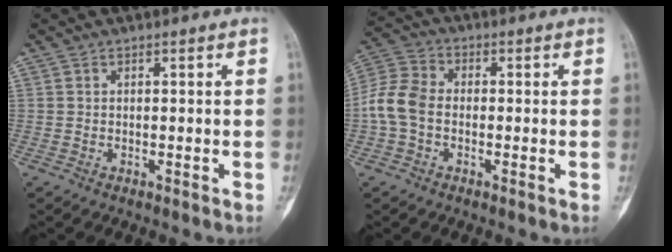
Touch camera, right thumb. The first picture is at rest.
{"total": 7.7, "force": [-1.3, 5.6, 5.2], "torque": [-0.109, 0.022, -0.037]}